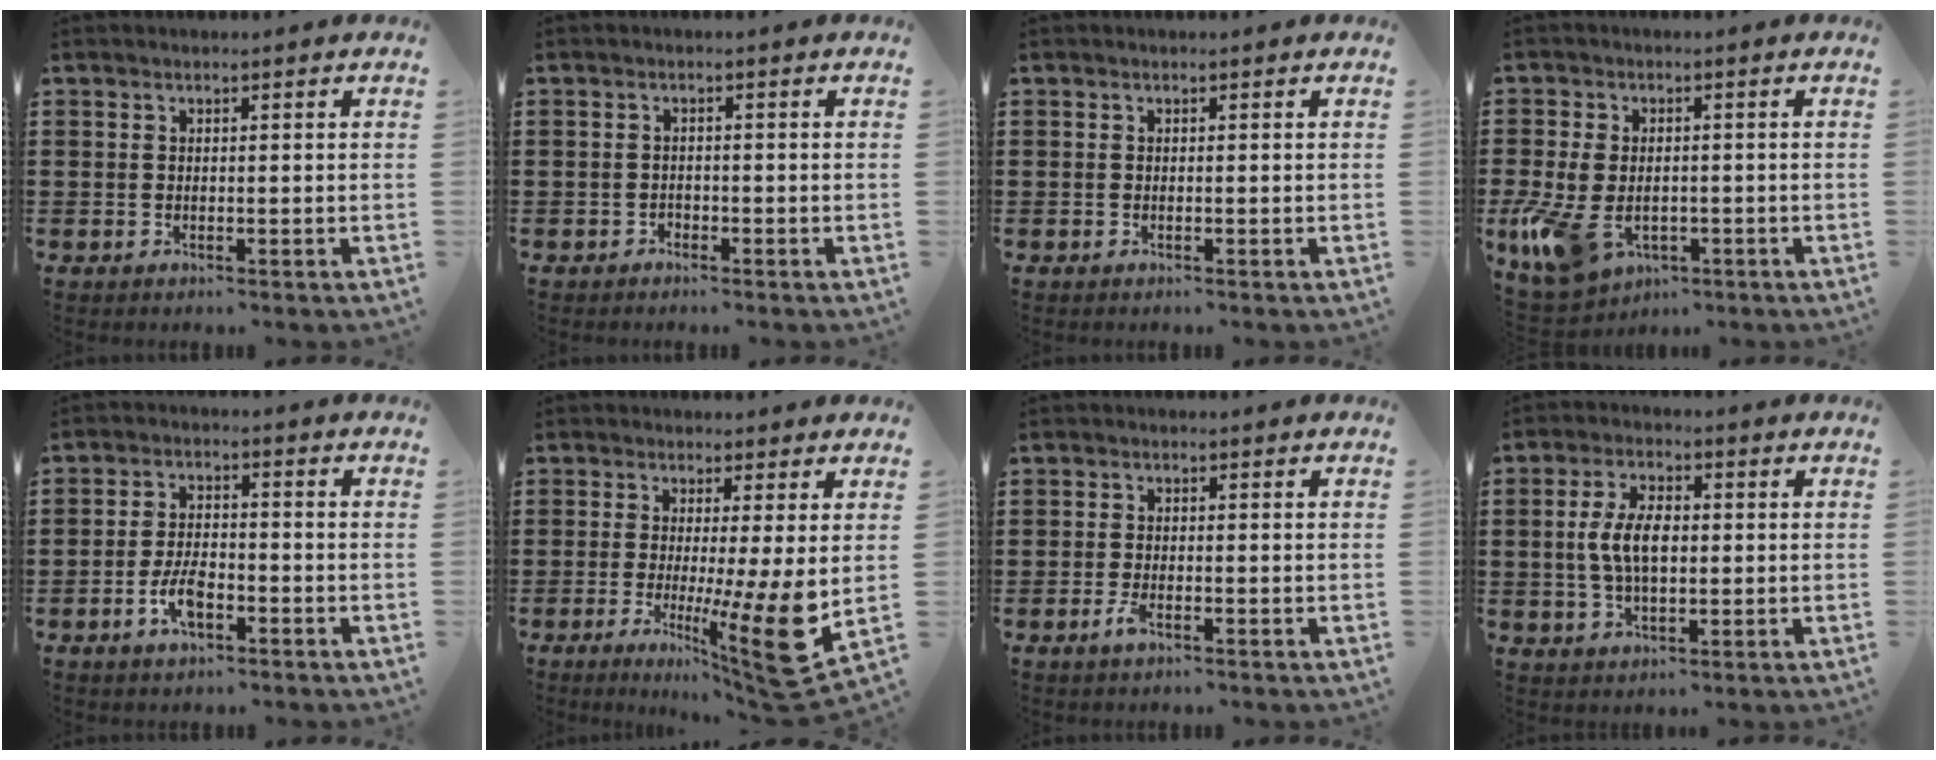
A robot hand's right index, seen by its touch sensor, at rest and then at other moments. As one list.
[{"total": 1.0, "force": [-0.9, 0.4, 0.1], "torque": [-0.005, 0.002, -0.020]}, {"total": 0.0}, {"total": 8.1, "force": [-2.4, 5.1, 5.9], "torque": [-0.156, -0.004, -0.048]}, {"total": 5.4, "force": [-2.3, 2.5, 4.2], "torque": [-0.098, 0.001, -0.048]}, {"total": 11.4, "force": [-0.6, 0.7, 11.4], "torque": [-0.168, -0.038, -0.005]}, {"total": 2.3, "force": [-1.2, 0.6, 1.9], "torque": [-0.055, -0.010, -0.028]}, {"total": 6.8, "force": [0.2, 3.5, 5.8], "torque": [-0.134, 0.006, -0.004]}]